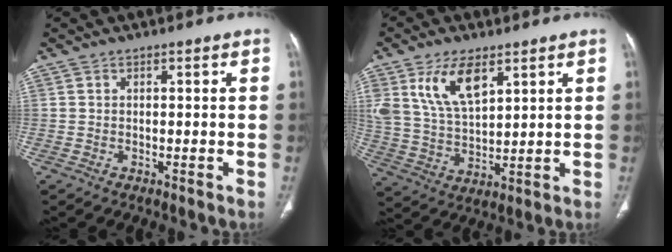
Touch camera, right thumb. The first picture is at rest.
{"total": 11.5, "force": [5.9, 5.6, 8.1], "torque": [-0.146, -0.024, 0.127]}